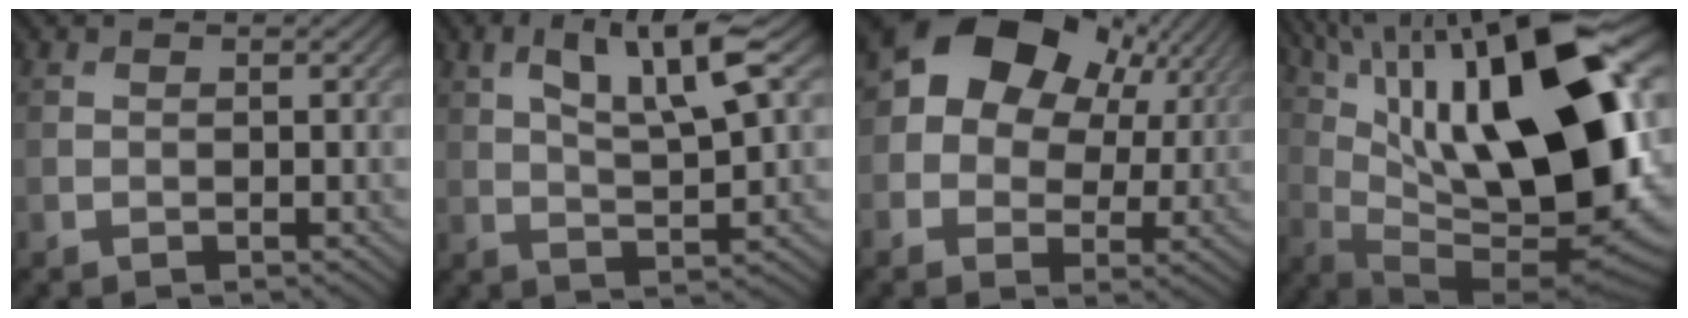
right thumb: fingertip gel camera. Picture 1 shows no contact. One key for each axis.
{"total": 9.0, "fx": 3.7, "fy": 2.4, "fz": 7.9, "tx": -0.142, "ty": 0.009, "tz": 0.064}
{"total": 13.7, "fx": 4.5, "fy": 10.1, "fz": 8.1, "tx": -0.155, "ty": 0.008, "tz": 0.074}
{"total": 22.3, "fx": 7.5, "fy": 7.4, "fz": 19.7, "tx": -0.322, "ty": 0.046, "tz": 0.130}